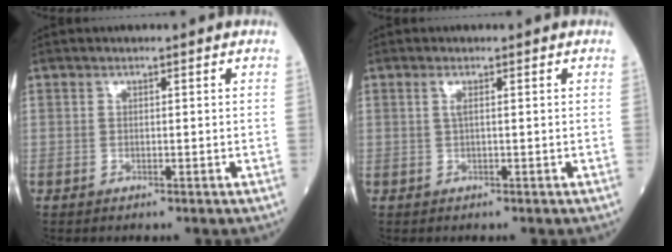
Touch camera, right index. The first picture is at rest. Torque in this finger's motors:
{"motor_torque": [0.11, 0.17, 0.11, 0.04]}